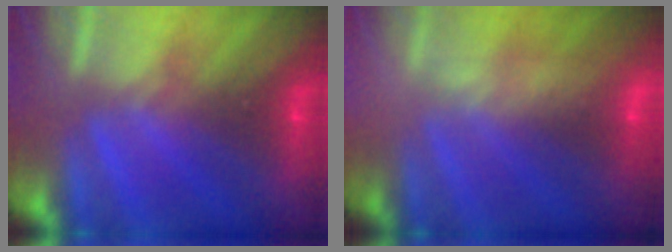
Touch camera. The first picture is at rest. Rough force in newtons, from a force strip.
{"total": 2.5}